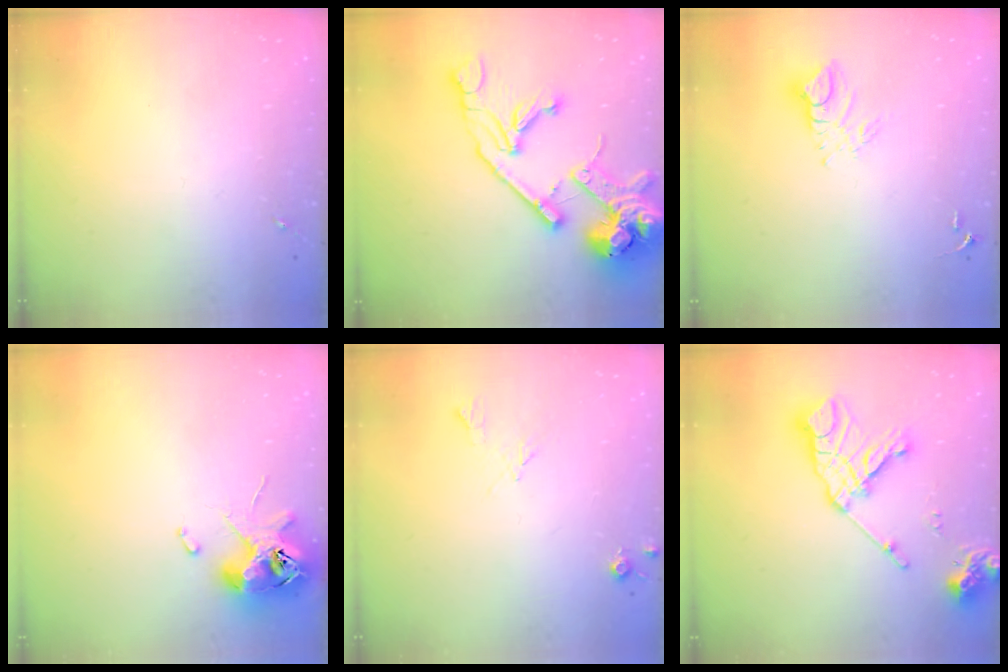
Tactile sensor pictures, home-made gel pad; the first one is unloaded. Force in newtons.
{"total": 23.6, "press": 23.4, "slide": 3.5}
{"total": 8.6, "press": 8.6, "slide": 0.8}
{"total": 11.8, "press": 11.6, "slide": 1.9}
{"total": 5.8, "press": 5.8, "slide": 0.8}
{"total": 16.5, "press": 16.4, "slide": 2.2}